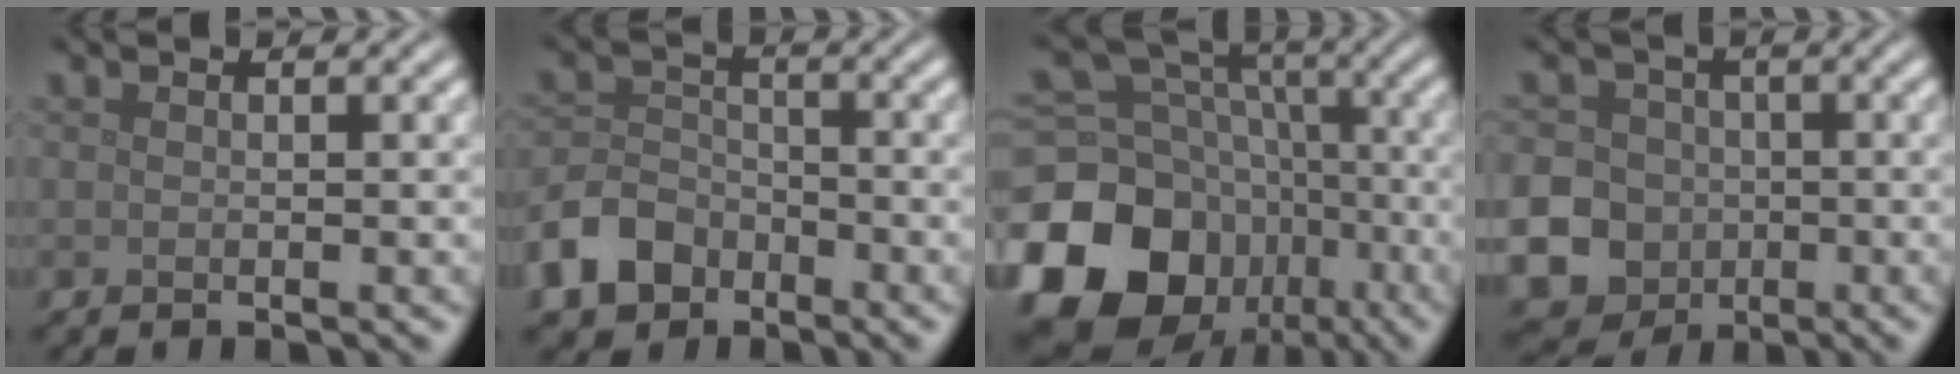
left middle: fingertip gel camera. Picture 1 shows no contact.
{"total": 5.0, "force": [-3.1, 3.5, 1.9], "torque": [-0.041, 0.001, -0.069]}
{"total": 18.6, "force": [-7.7, 15.0, 7.8], "torque": [-0.197, -0.034, -0.135]}
{"total": 18.8, "force": [-5.6, 17.4, 4.5], "torque": [-0.129, -0.041, -0.130]}